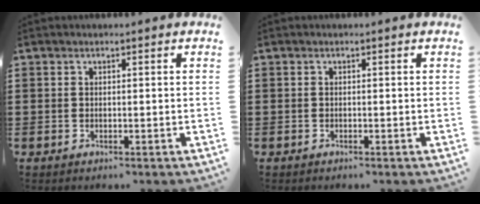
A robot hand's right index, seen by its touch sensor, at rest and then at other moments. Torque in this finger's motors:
{"motor_torque": [0.08, -0.03, -0.01, -0.01]}